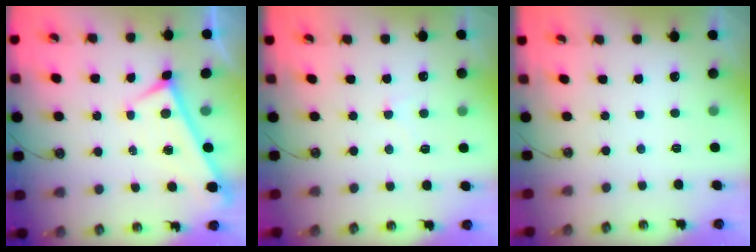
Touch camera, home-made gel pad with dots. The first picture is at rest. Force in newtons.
{"total": 1.4, "press": 1.3, "slide": 0.5}
{"total": 0.0}